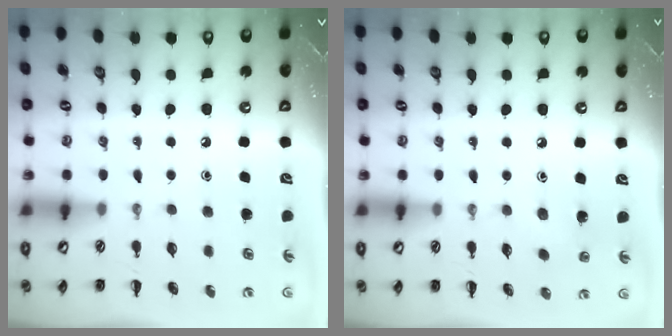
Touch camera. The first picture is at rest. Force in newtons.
{"total": 6.3, "press": 6.1, "slide": 1.6}